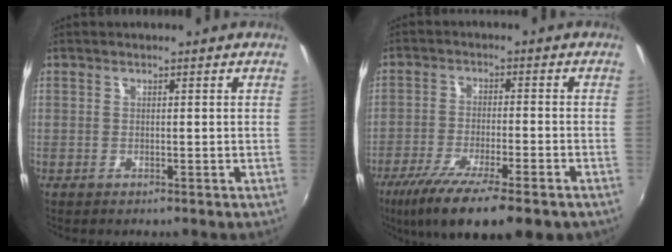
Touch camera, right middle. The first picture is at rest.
{"total": 15.4, "force": [-10.5, 3.0, 10.9], "torque": [-0.211, -0.052, -0.175]}